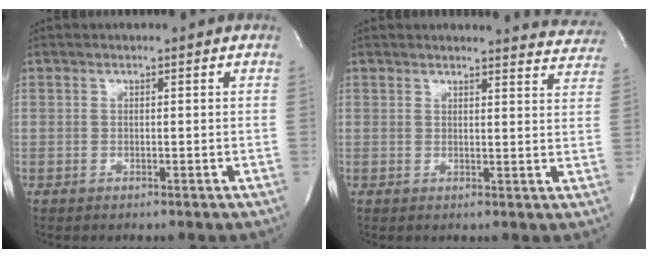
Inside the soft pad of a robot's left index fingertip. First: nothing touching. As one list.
[{"total": 9.5, "force": [9.4, 1.1, 0.9], "torque": [0.009, -0.044, 0.077]}]